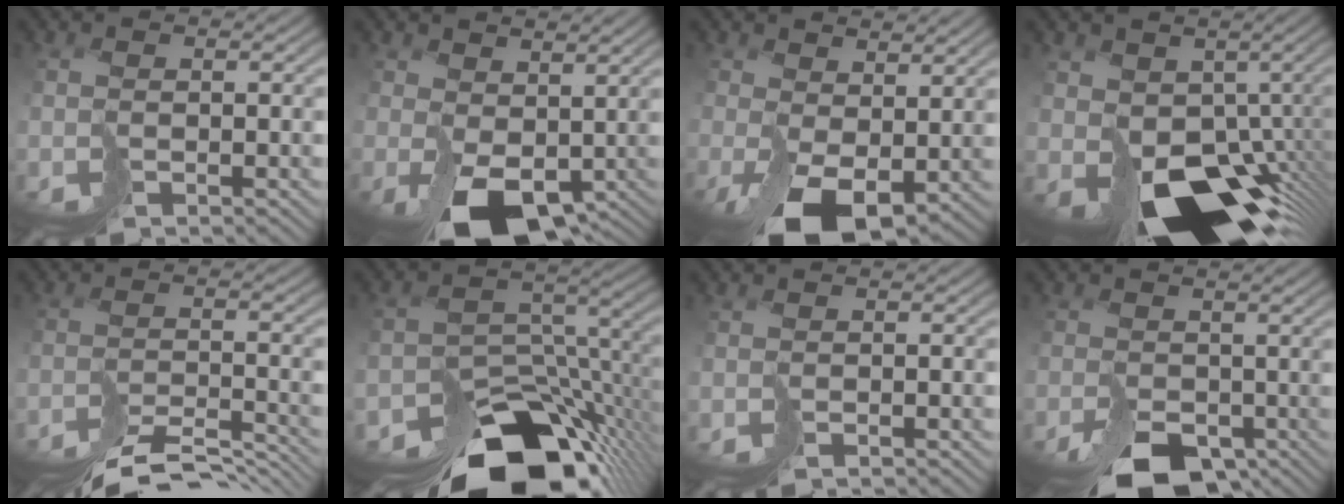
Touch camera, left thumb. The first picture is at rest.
{"total": 7.8, "force": [0.0, 4.9, 6.0], "torque": [-0.119, -0.018, 0.015]}
{"total": 6.9, "force": [-0.4, 3.6, 5.9], "torque": [-0.114, -0.017, 0.002]}
{"total": 13.9, "force": [-4.3, 9.0, 9.6], "torque": [-0.182, -0.042, -0.038]}
{"total": 8.7, "force": [-8.4, 1.0, 2.2], "torque": [-0.023, 0.000, -0.116]}
{"total": 14.9, "force": [-11.4, 6.7, 6.8], "torque": [-0.117, -0.034, -0.161]}
{"total": 1.4, "force": [-1.4, 0.0, 0.2], "torque": [0.003, 0.001, -0.026]}
{"total": 5.9, "force": [-4.3, 2.8, 2.8], "torque": [-0.031, -0.015, -0.063]}